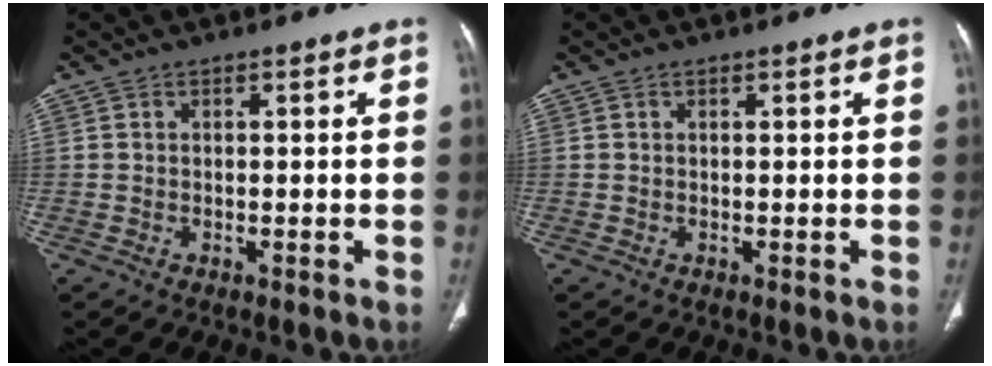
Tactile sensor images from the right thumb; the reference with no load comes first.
{"total": 0.0}